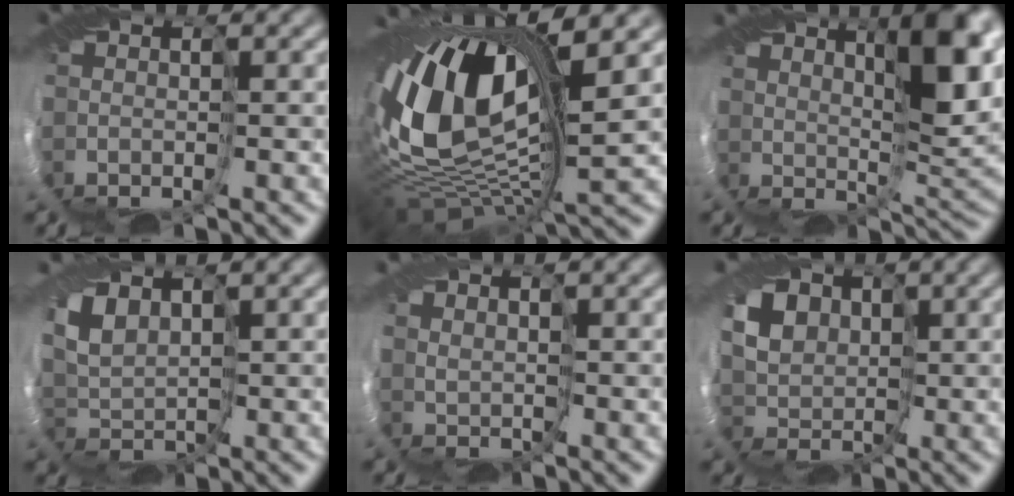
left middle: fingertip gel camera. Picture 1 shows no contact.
{"total": 14.3, "force": [3.4, 7.7, 11.5], "torque": [-0.265, 0.019, 0.048]}
{"total": 8.4, "force": [3.6, 2.3, 7.3], "torque": [-0.113, 0.004, 0.060]}
{"total": 2.5, "force": [1.7, 1.2, 1.3], "torque": [-0.040, 0.002, 0.029]}
{"total": 1.0, "force": [1.0, -0.2, -0.1], "torque": [-0.002, -0.001, 0.017]}
{"total": 6.7, "force": [3.0, 5.1, 3.1], "torque": [-0.058, 0.022, 0.034]}